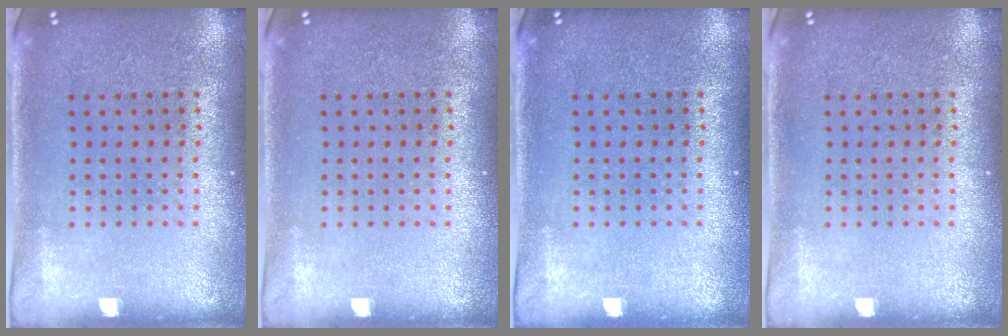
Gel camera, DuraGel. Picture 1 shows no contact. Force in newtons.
{"total": 0.0}
{"total": 0.0}
{"total": 0.0}